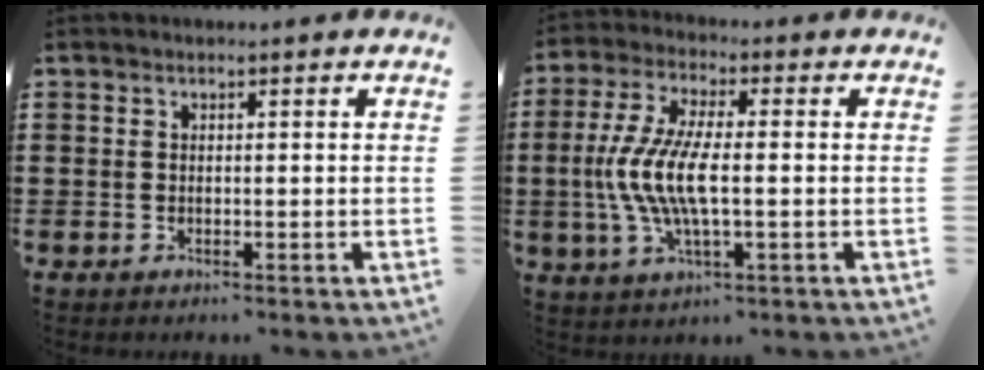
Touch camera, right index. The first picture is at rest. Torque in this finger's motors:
{"motor_torque": [2.14, 0.00, 1.05, 0.21]}